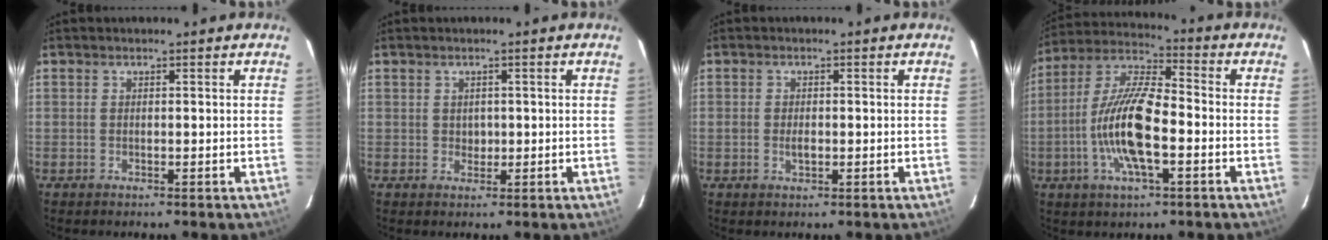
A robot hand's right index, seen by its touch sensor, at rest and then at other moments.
{"total": 1.4, "force": [0.3, 1.3, 0.4], "torque": [-0.003, 0.002, 0.007]}
{"total": 1.9, "force": [-0.3, 1.1, 1.5], "torque": [-0.027, 0.000, -0.006]}
{"total": 14.2, "force": [-3.4, 4.4, 13.0], "torque": [-0.268, 0.000, -0.070]}